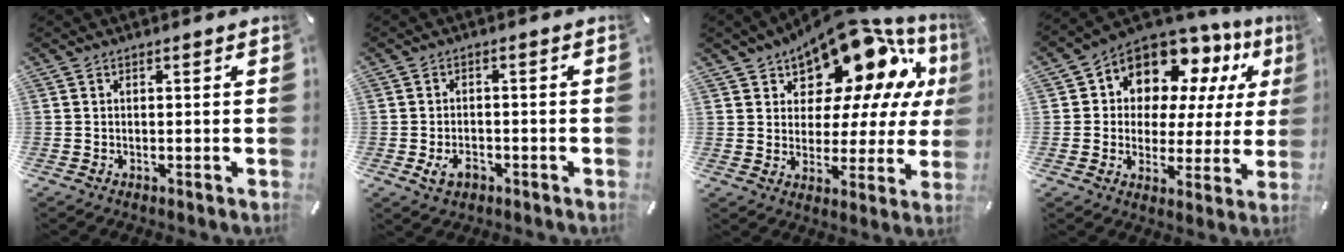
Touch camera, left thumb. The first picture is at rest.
{"total": 4.5, "force": [-2.0, 3.1, 2.6], "torque": [-0.046, 0.003, -0.038]}
{"total": 15.5, "force": [11.8, 7.4, 6.9], "torque": [-0.118, -0.099, 0.202]}
{"total": 11.2, "force": [7.6, 7.5, 3.5], "torque": [-0.070, -0.063, 0.140]}